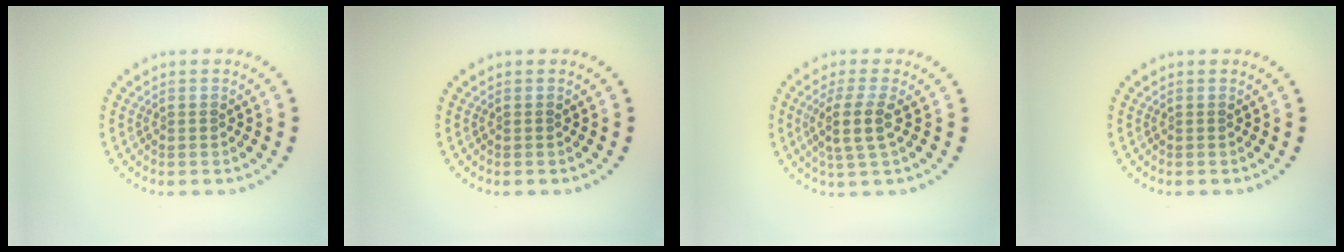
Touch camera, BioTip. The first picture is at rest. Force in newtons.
{"total": 0.0}
{"total": 2.9, "press": 2.3, "slide": 1.7}
{"total": 0.0}